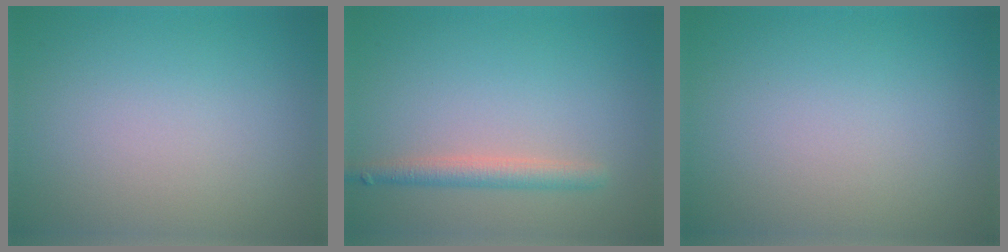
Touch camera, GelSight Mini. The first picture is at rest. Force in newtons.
{"total": 2.3, "press": 2.3, "slide": 0.1}
{"total": 0.0}